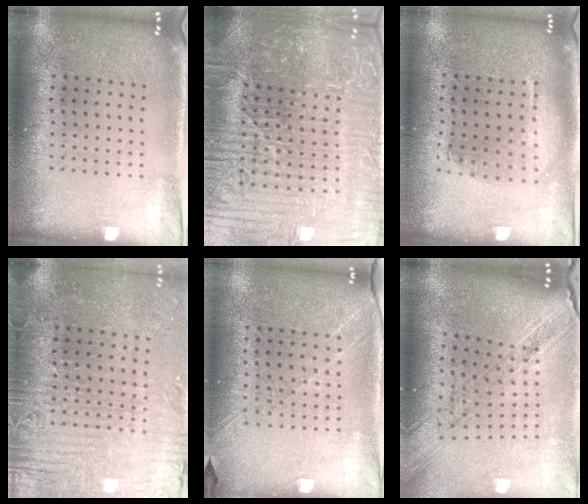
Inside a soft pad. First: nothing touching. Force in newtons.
{"total": 6.6, "press": 6.1, "slide": 2.5}
{"total": 1.4, "press": 1.3, "slide": 0.5}
{"total": 4.1, "press": 3.8, "slide": 1.6}
{"total": 1.3, "press": 1.2, "slide": 0.6}
{"total": 1.7, "press": 1.5, "slide": 0.8}